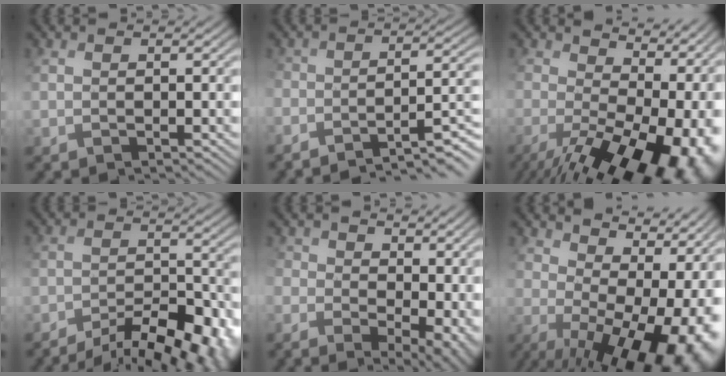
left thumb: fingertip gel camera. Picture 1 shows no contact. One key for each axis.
{"total": 7.8, "fx": -6.2, "fy": 1.8, "fz": 4.4, "tx": -0.068, "ty": -0.001, "tz": -0.096}
{"total": 18.1, "fx": -3.5, "fy": 10.7, "fz": 14.2, "tx": -0.194, "ty": -0.031, "tz": -0.017}
{"total": 12.7, "fx": -10.1, "fy": 4.1, "fz": 6.6, "tx": -0.110, "ty": -0.022, "tz": -0.141}
{"total": 11.1, "fx": -0.3, "fy": 7.6, "fz": 8.1, "tx": -0.171, "ty": -0.041, "tz": 0.023}
{"total": 17.8, "fx": 0.2, "fy": 10.6, "fz": 14.3, "tx": -0.158, "ty": -0.023, "tz": 0.048}